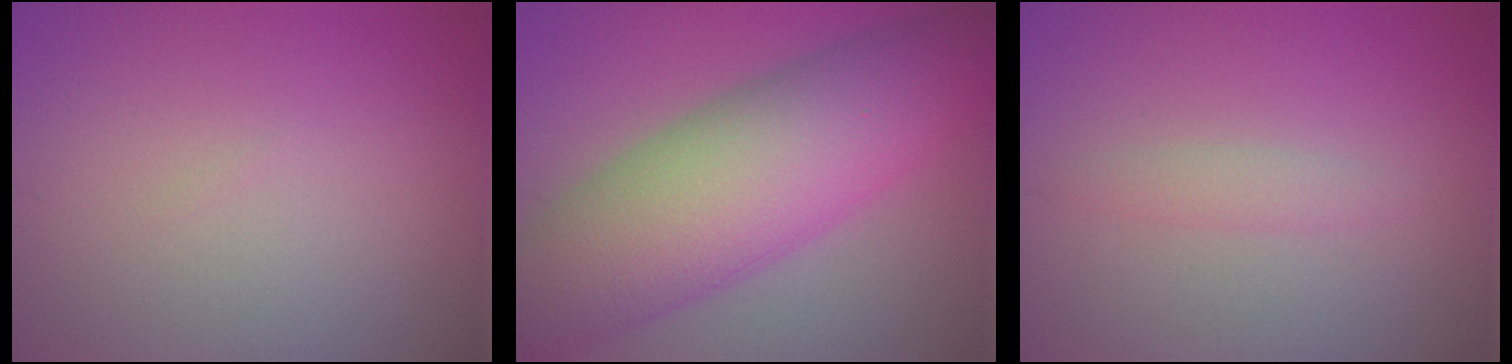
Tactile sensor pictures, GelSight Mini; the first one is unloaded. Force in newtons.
{"total": 12.4, "press": 12.4, "slide": 0.4}
{"total": 1.3, "press": 1.3, "slide": 0.2}